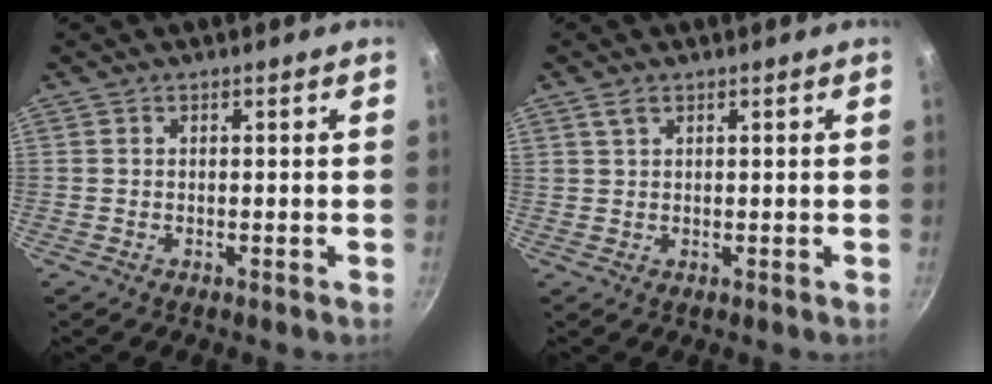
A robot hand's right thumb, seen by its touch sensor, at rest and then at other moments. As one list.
[{"total": 1.9, "force": [1.2, 1.0, 1.1], "torque": [-0.019, -0.001, 0.025]}]